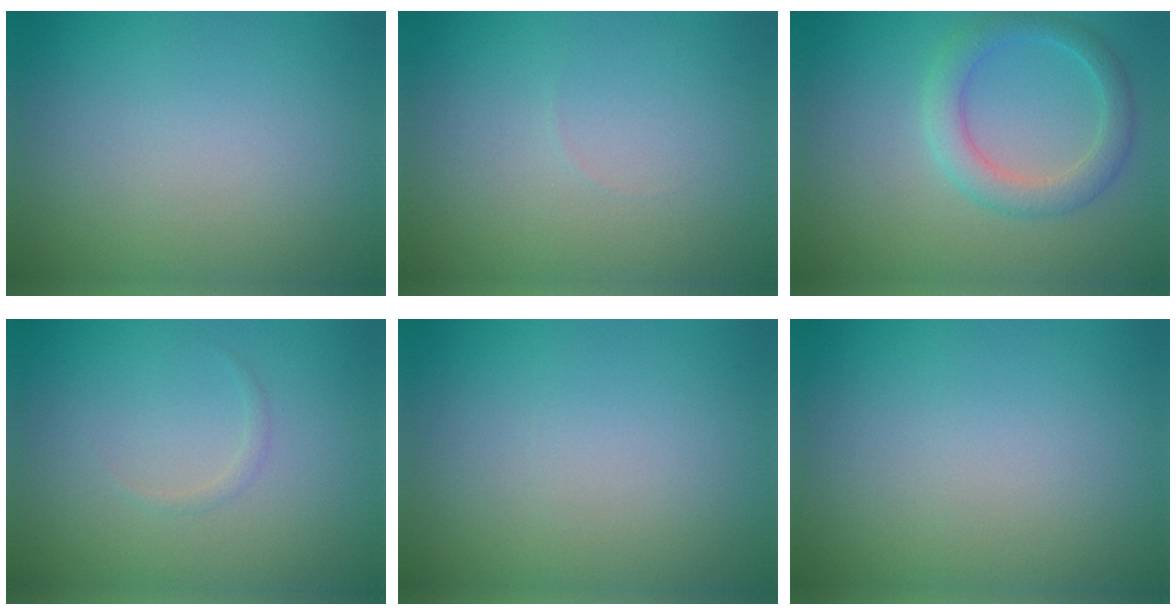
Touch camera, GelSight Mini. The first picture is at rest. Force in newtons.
{"total": 0.0}
{"total": 3.2, "press": 3.2, "slide": 0.0}
{"total": 0.6, "press": 0.6, "slide": 0.1}
{"total": 0.0}
{"total": 0.0}